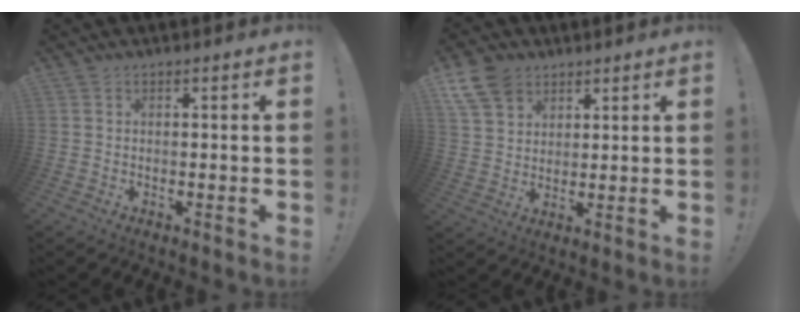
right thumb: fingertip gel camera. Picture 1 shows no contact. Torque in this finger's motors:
{"motor_torque": [0.09, 0.07, 0.53, 0.35, 0.00]}